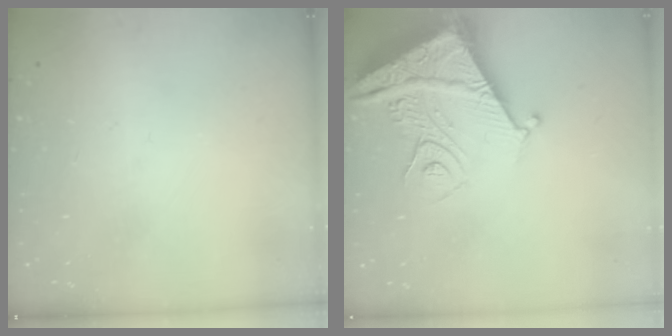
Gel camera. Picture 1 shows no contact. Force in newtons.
{"total": 11.4, "press": 11.3, "slide": 1.3}